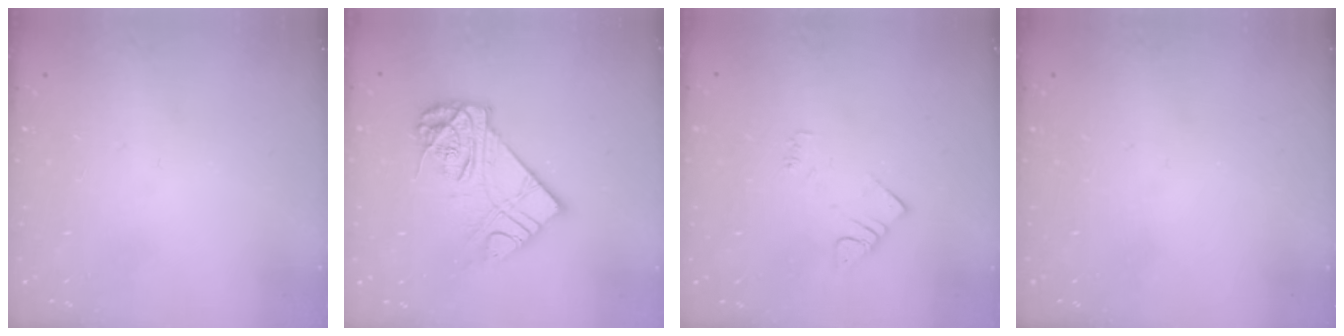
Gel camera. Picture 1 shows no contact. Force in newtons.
{"total": 13.6, "press": 13.6, "slide": 1.1}
{"total": 4.5, "press": 4.5, "slide": 0.5}
{"total": 0.0}